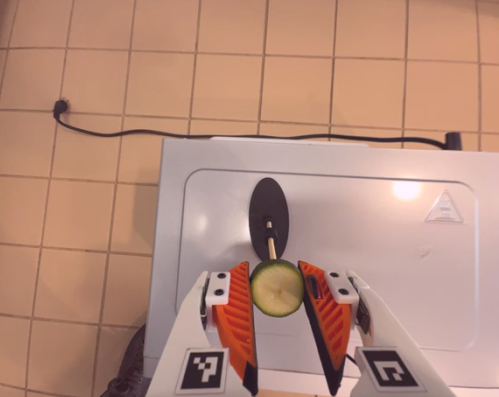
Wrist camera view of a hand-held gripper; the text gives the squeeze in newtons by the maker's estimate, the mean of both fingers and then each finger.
{"total": 7.0, "left": 6.2, "right": 7.7}